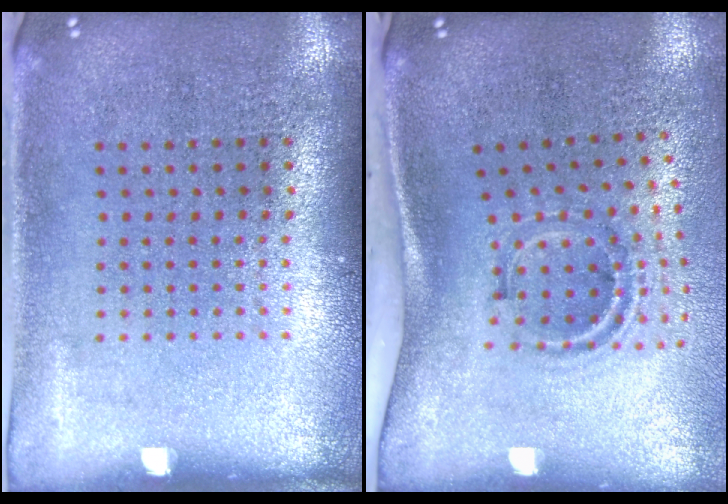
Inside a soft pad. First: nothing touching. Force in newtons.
{"total": 1.4, "press": 1.0, "slide": 1.0}